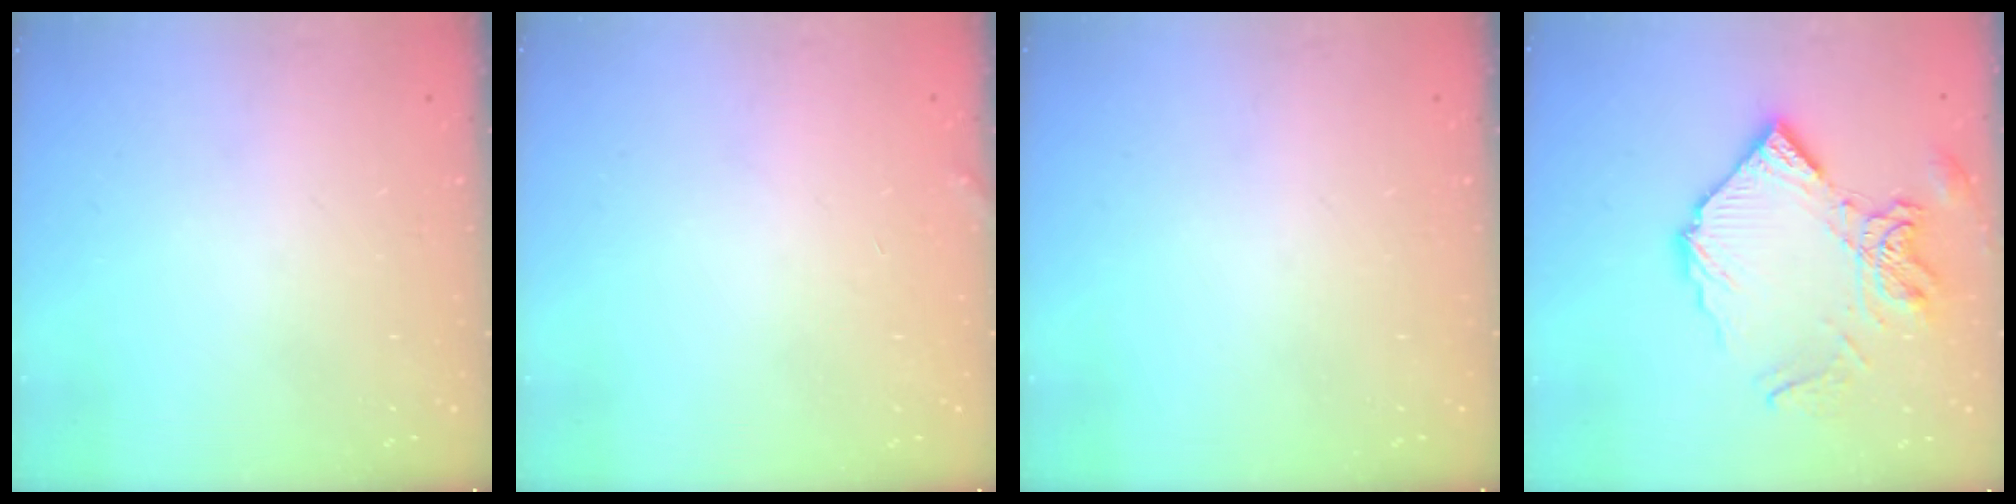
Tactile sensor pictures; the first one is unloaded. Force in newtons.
{"total": 2.0, "press": 2.0, "slide": 0.2}
{"total": 0.0}
{"total": 16.5, "press": 16.3, "slide": 1.9}